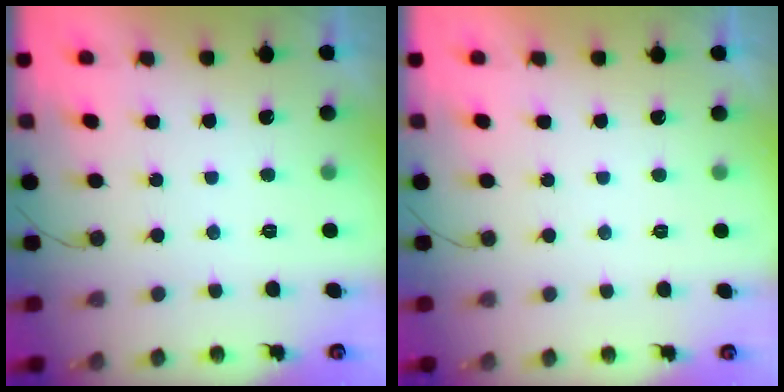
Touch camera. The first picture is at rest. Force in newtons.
{"total": 1.9, "press": 1.9, "slide": 0.1}